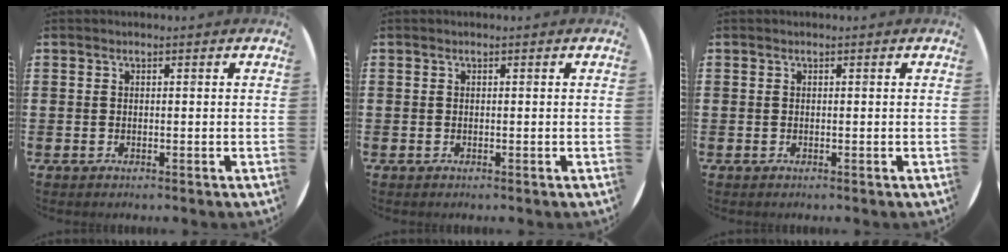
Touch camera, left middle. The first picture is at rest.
{"total": 0.0}
{"total": 0.0}